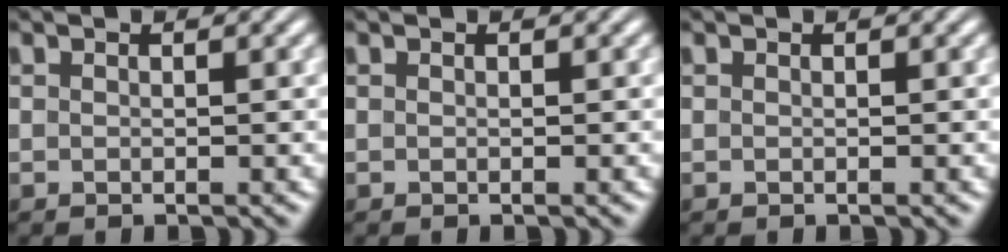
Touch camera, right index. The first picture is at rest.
{"total": 0.0}
{"total": 0.0}